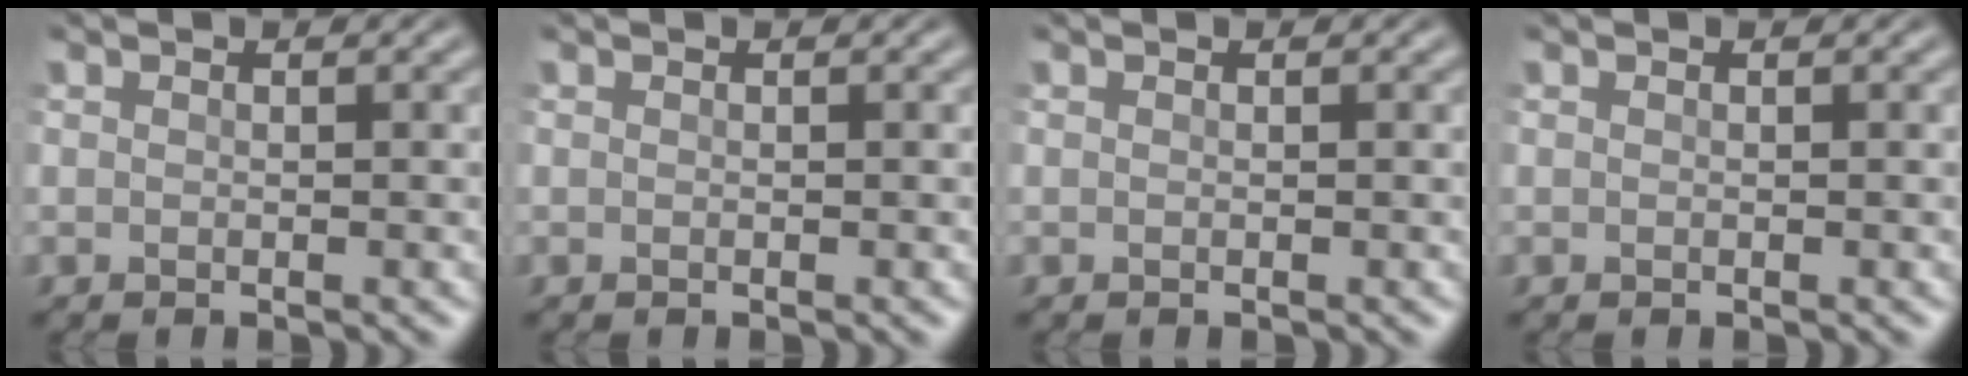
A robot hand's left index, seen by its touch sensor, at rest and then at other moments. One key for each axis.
{"total": 0.0}
{"total": 0.0}
{"total": 0.0}